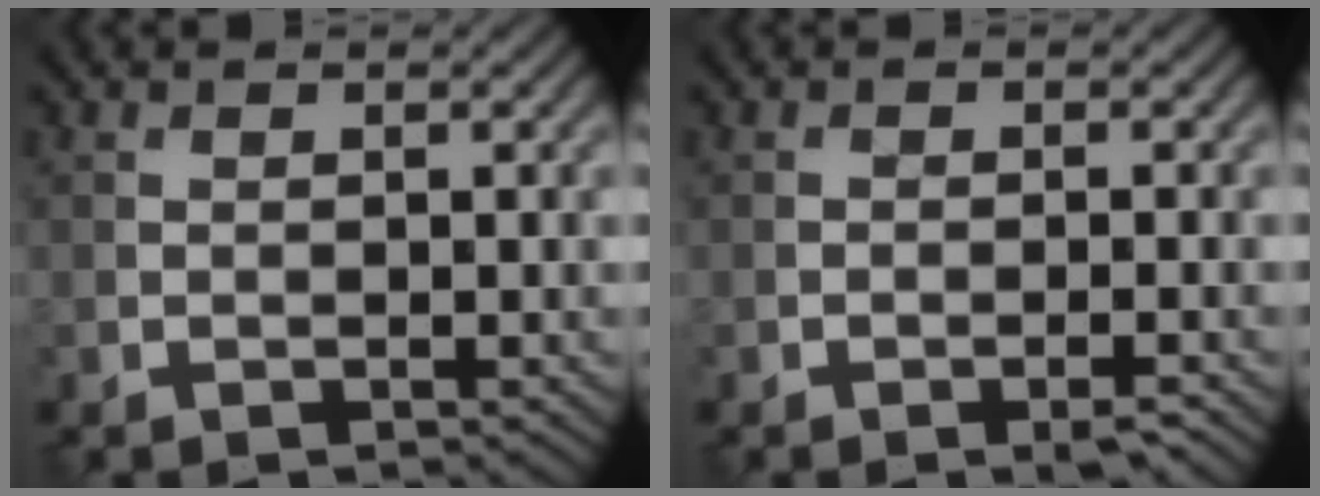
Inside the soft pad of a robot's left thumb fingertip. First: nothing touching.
{"total": 1.6, "force": [-1.1, 0.3, 1.1], "torque": [-0.017, 0.001, -0.019]}